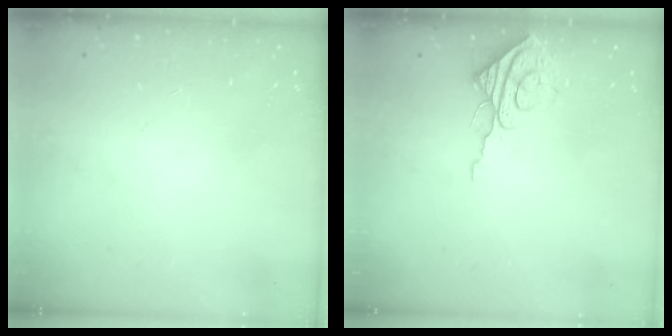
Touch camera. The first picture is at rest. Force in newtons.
{"total": 7.6, "press": 7.6, "slide": 0.5}